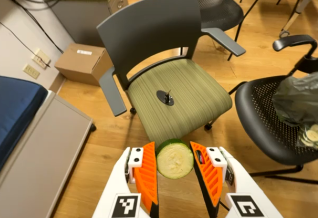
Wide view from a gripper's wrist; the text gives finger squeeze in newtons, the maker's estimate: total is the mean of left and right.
{"total": 9.1, "left": 9.3, "right": 9.0}